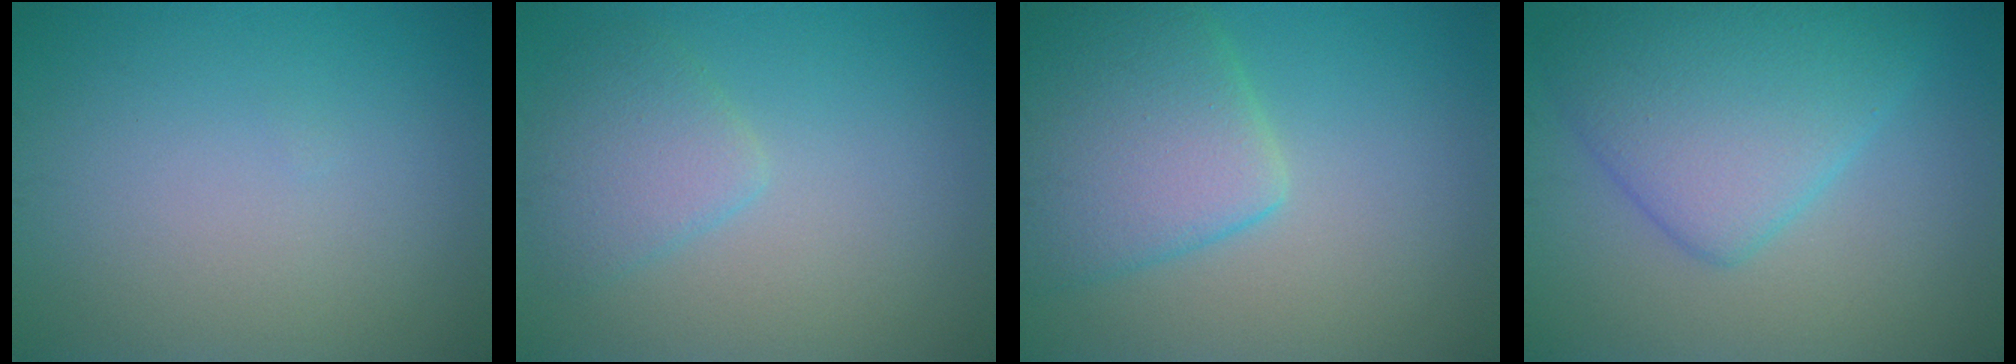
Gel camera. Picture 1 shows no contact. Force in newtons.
{"total": 2.8, "press": 2.8, "slide": 0.2}
{"total": 6.5, "press": 6.5, "slide": 0.6}
{"total": 6.8, "press": 6.7, "slide": 0.2}